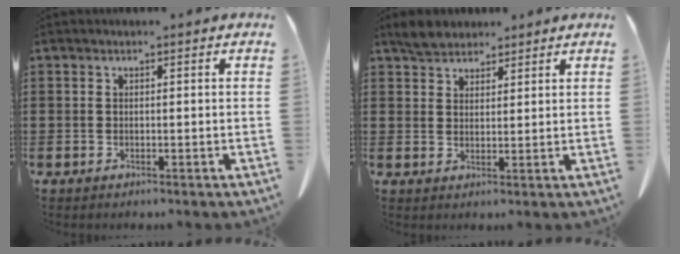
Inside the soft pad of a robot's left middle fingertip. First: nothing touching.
{"total": 3.6, "force": [3.2, 1.5, 0.8], "torque": [-0.026, 0.003, 0.061]}